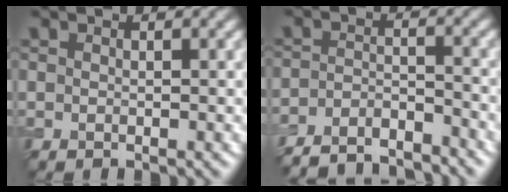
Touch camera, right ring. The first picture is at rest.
{"total": 5.5, "force": [-5.2, 1.0, 1.5], "torque": [-0.028, -0.009, -0.092]}